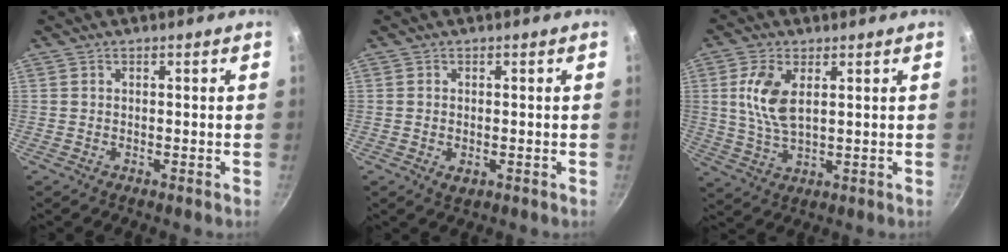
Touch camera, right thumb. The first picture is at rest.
{"total": 2.2, "force": [-0.5, 1.3, 1.6], "torque": [-0.027, -0.005, -0.006]}
{"total": 8.4, "force": [2.2, 4.2, 6.9], "torque": [-0.136, -0.008, 0.045]}